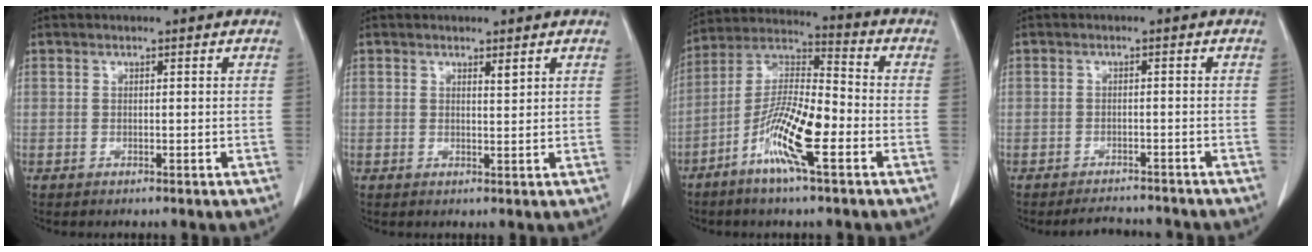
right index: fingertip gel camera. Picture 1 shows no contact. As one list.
[{"total": 1.2, "force": [0.9, 0.1, 0.8], "torque": [-0.015, -0.008, 0.014]}, {"total": 12.8, "force": [-5.4, 1.7, 11.5], "torque": [-0.225, -0.001, -0.106]}, {"total": 4.3, "force": [-4.1, 1.4, 0.1], "torque": [0.002, -0.001, -0.059]}]